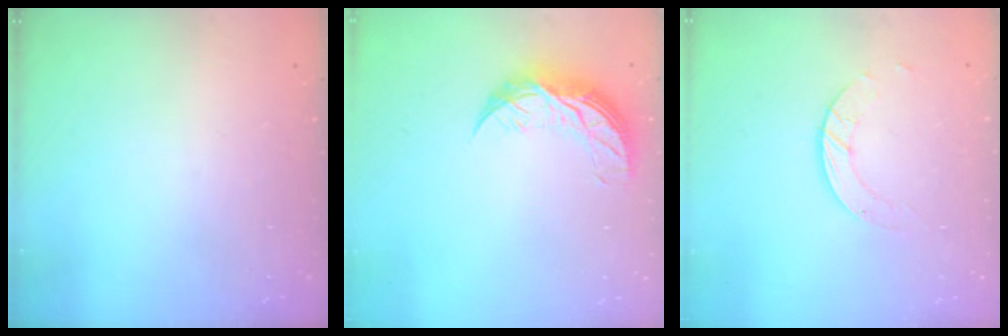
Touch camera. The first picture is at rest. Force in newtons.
{"total": 9.7, "press": 9.7, "slide": 0.5}
{"total": 3.6, "press": 3.6, "slide": 0.2}